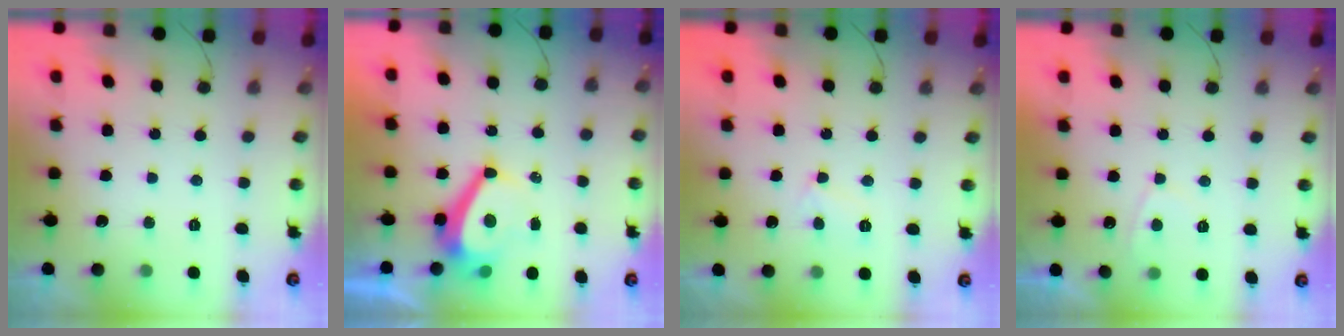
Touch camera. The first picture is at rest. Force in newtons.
{"total": 7.7, "press": 7.7, "slide": 0.5}
{"total": 2.8, "press": 2.8, "slide": 0.2}
{"total": 2.1, "press": 2.0, "slide": 0.6}